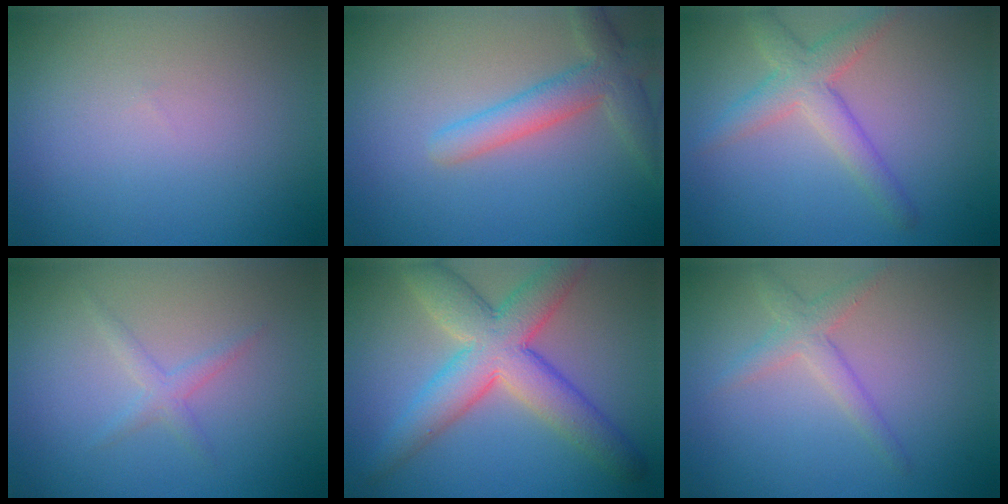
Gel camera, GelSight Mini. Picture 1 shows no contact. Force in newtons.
{"total": 4.1, "press": 4.1, "slide": 0.3}
{"total": 3.7, "press": 3.7, "slide": 0.1}
{"total": 1.4, "press": 1.4, "slide": 0.0}
{"total": 7.9, "press": 7.9, "slide": 0.3}
{"total": 2.3, "press": 2.3, "slide": 0.1}